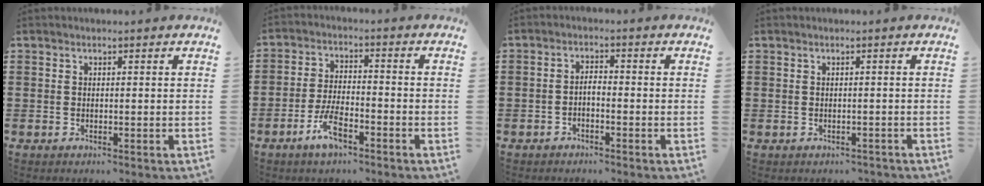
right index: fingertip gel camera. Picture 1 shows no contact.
{"total": 5.4, "force": [-3.2, 1.9, 3.9], "torque": [-0.091, 0.001, -0.065]}
{"total": 1.5, "force": [-1.0, 0.3, 1.0], "torque": [-0.024, 0.000, -0.020]}
{"total": 0.7, "force": [-0.6, 0.4, 0.0], "torque": [-0.003, 0.000, -0.012]}